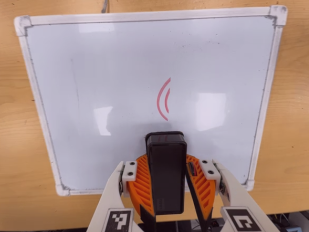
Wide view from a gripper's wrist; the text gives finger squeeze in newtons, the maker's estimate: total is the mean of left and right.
{"total": 7.9, "left": 8.6, "right": 7.2}